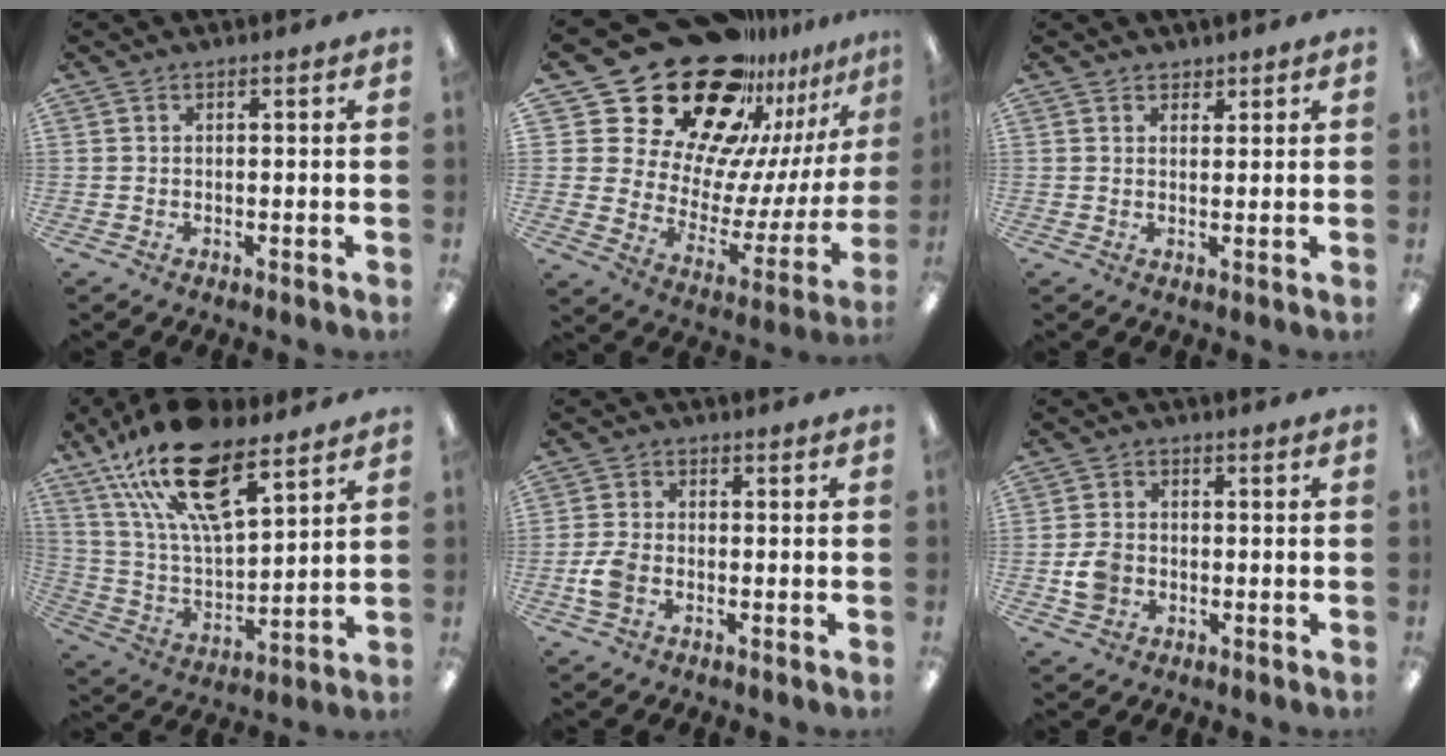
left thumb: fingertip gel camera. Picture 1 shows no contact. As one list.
[{"total": 31.7, "force": [23.1, 16.3, 14.3], "torque": [-0.234, -0.179, 0.439]}, {"total": 1.7, "force": [1.5, 0.8, 0.0], "torque": [0.008, -0.005, 0.028]}, {"total": 22.2, "force": [14.0, 9.1, 14.6], "torque": [-0.269, -0.069, 0.247]}, {"total": 5.3, "force": [-1.9, 3.7, 3.3], "torque": [-0.071, 0.008, -0.037]}, {"total": 5.3, "force": [-1.3, 4.4, 2.5], "torque": [-0.041, 0.006, -0.024]}]